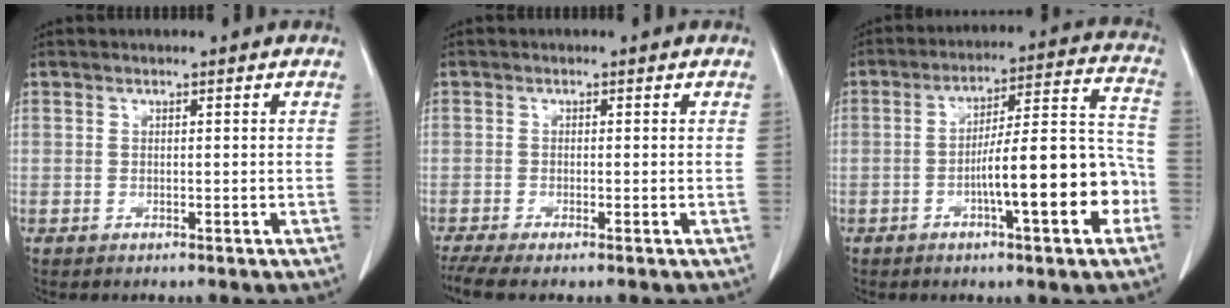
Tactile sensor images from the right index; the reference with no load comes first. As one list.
[{"total": 4.0, "force": [-3.0, 0.4, 2.7], "torque": [-0.052, -0.004, -0.055]}, {"total": 14.1, "force": [-4.5, 2.0, 13.2], "torque": [-0.188, 0.028, -0.062]}]